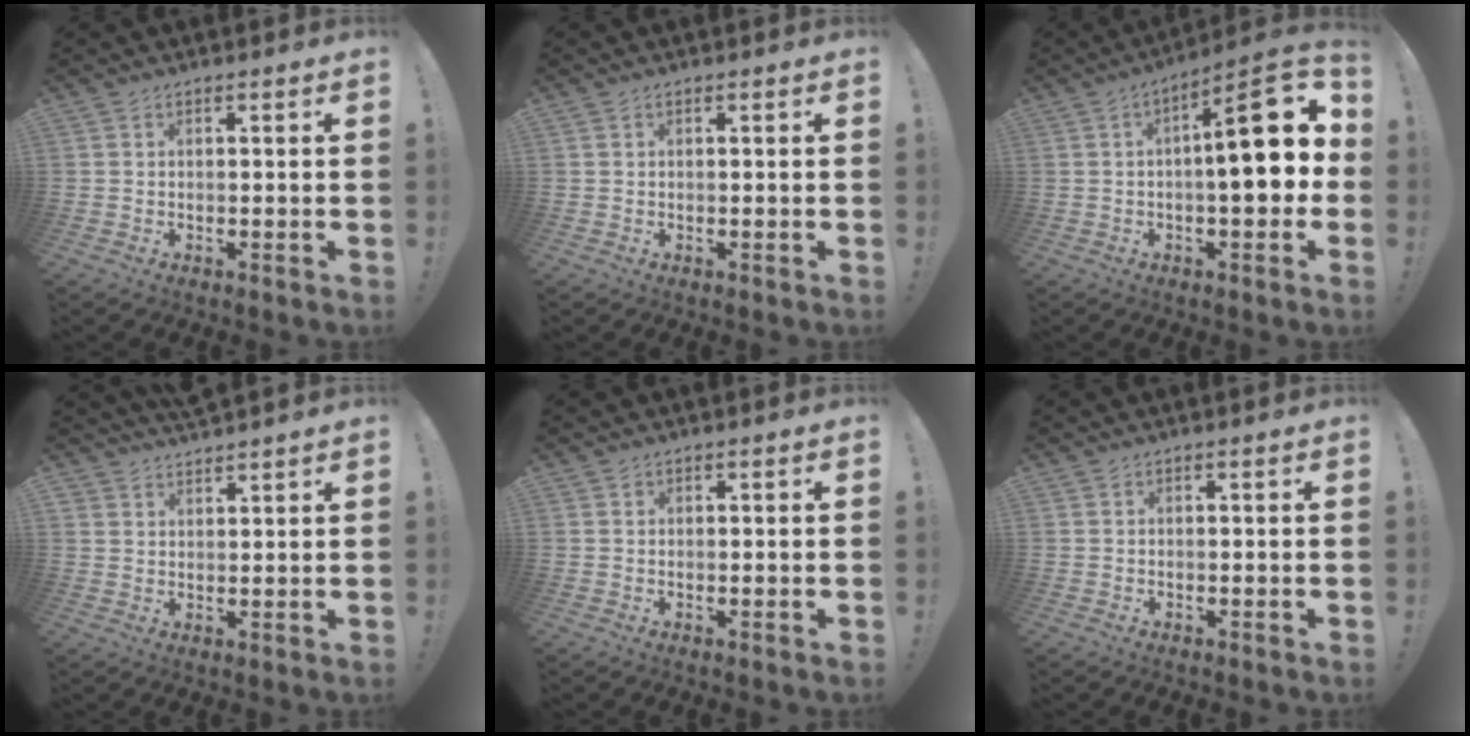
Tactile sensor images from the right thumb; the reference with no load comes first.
{"total": 0.0}
{"total": 18.5, "force": [1.8, 6.5, 17.2], "torque": [-0.216, -0.007, 0.023]}
{"total": 3.3, "force": [3.2, 0.8, -0.1], "torque": [0.008, -0.023, 0.060]}
{"total": 0.5, "force": [0.3, 0.4, 0.0], "torque": [0.005, -0.002, 0.006]}
{"total": 0.0}